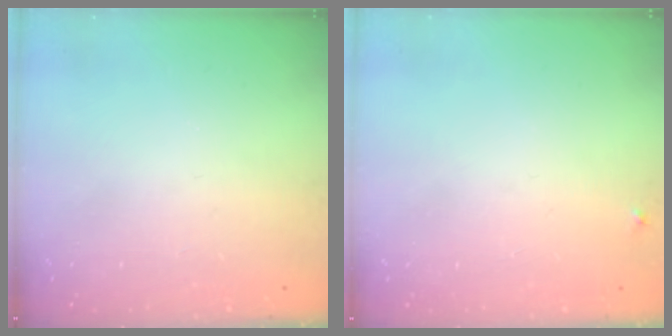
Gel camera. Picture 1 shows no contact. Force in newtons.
{"total": 3.3, "press": 3.3, "slide": 0.4}